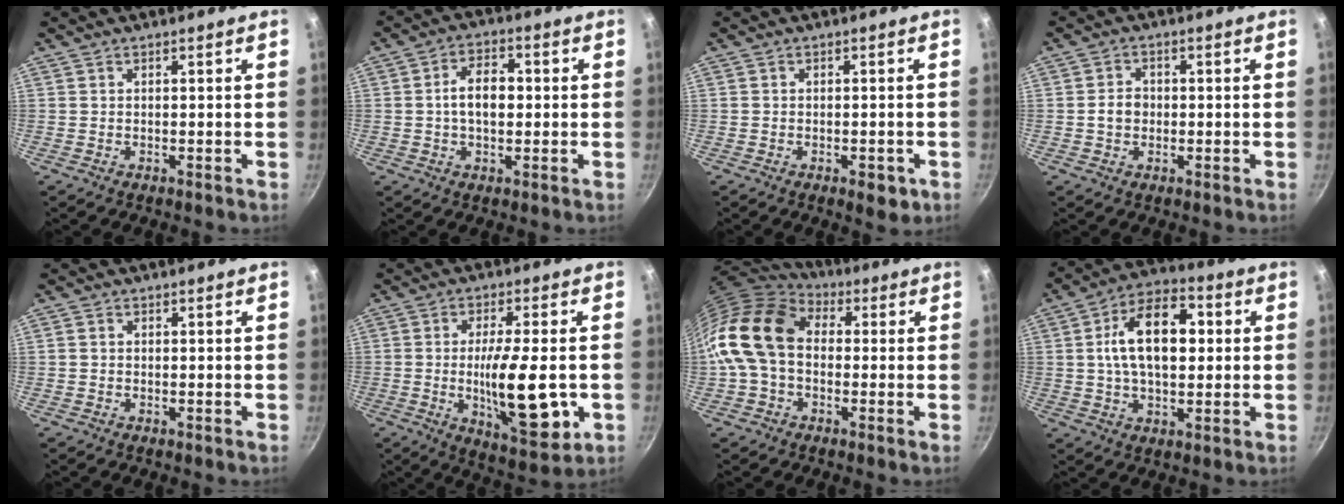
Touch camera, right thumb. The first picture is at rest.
{"total": 7.5, "force": [0.2, 4.6, 5.9], "torque": [-0.080, 0.019, -0.004]}
{"total": 3.8, "force": [-1.7, 1.9, 2.8], "torque": [-0.025, 0.010, -0.017]}
{"total": 3.3, "force": [-0.4, 2.7, 1.8], "torque": [-0.018, 0.010, -0.008]}
{"total": 0.7, "force": [0.0, 0.7, 0.3], "torque": [-0.007, 0.003, -0.002]}
{"total": 15.8, "force": [-2.5, 4.9, 14.8], "torque": [-0.226, -0.006, -0.033]}
{"total": 17.6, "force": [0.3, 12.6, 12.3], "torque": [-0.229, 0.037, -0.011]}
{"total": 15.6, "force": [2.2, 9.2, 12.4], "torque": [-0.176, 0.020, 0.023]}